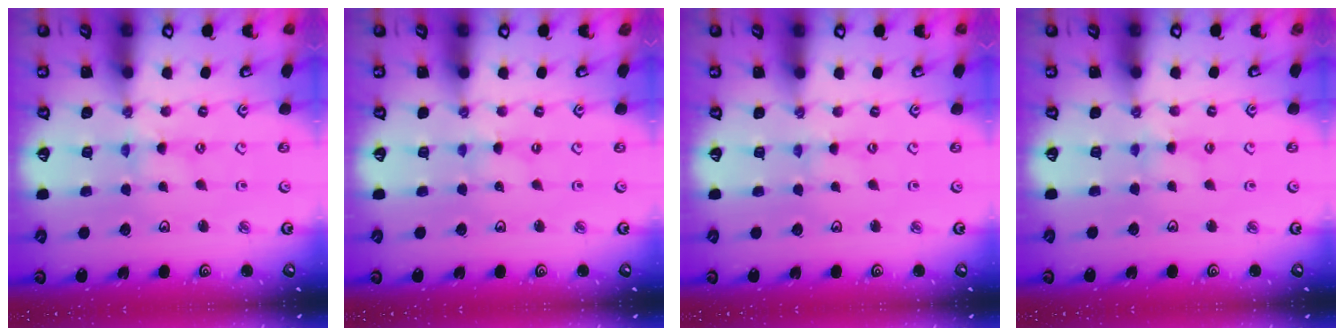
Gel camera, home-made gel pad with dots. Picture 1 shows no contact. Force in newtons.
{"total": 0.0}
{"total": 0.0}
{"total": 1.6, "press": 1.6, "slide": 0.4}